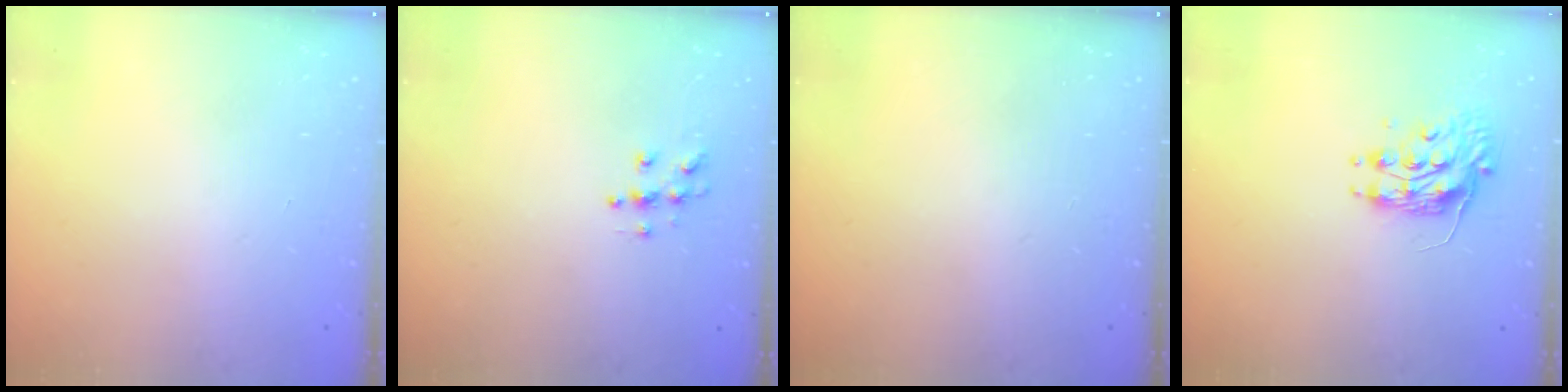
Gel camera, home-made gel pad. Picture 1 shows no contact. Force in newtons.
{"total": 5.7, "press": 5.7, "slide": 0.5}
{"total": 0.0}
{"total": 8.5, "press": 8.5, "slide": 0.3}